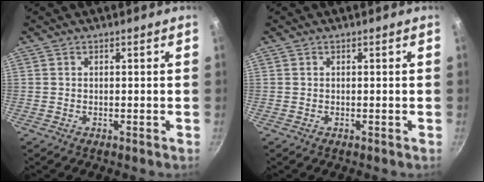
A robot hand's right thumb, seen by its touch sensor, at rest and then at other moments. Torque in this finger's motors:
{"motor_torque": [-0.02, 0.02, 0.00, 0.00, 0.00]}